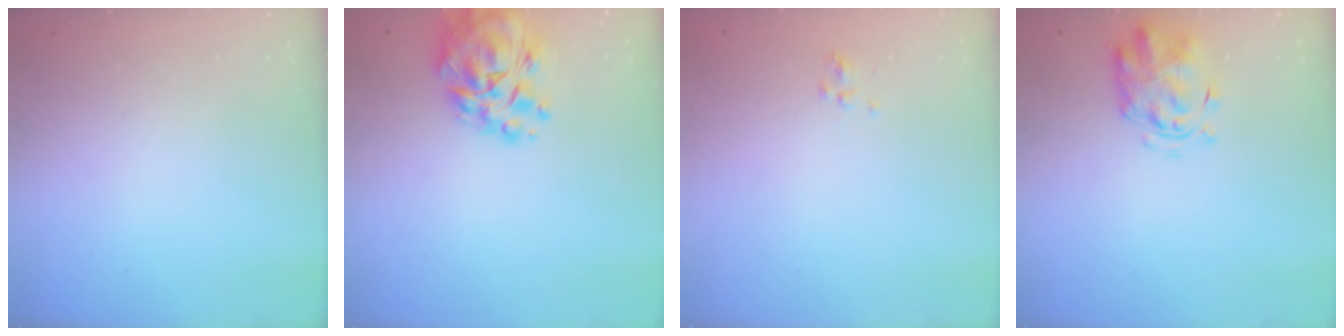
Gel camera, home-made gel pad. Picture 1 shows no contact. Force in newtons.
{"total": 13.0, "press": 12.2, "slide": 4.3}
{"total": 2.5, "press": 2.2, "slide": 1.3}
{"total": 2.9, "press": 2.9, "slide": 0.6}